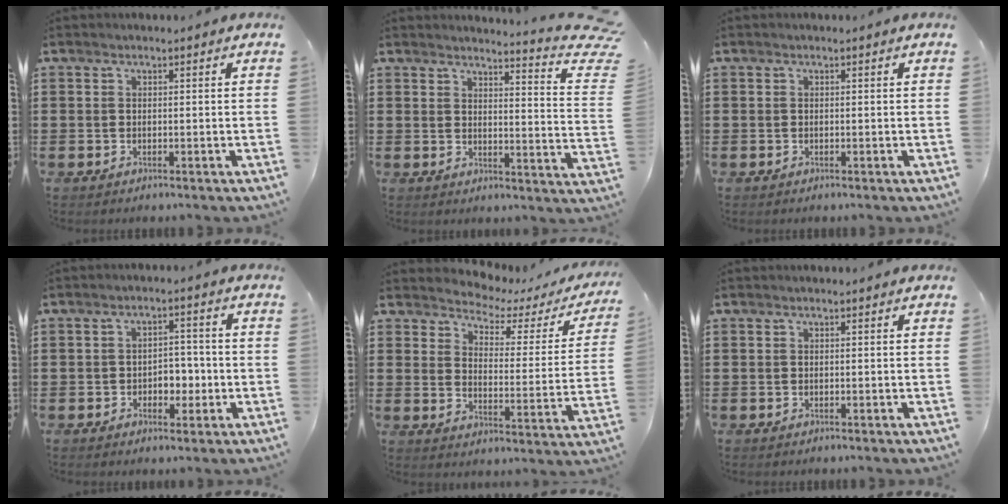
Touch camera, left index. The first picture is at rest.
{"total": 4.6, "force": [4.1, -0.3, 2.1], "torque": [-0.037, -0.039, 0.063]}
{"total": 0.0}
{"total": 3.9, "force": [-1.1, 2.9, 2.4], "torque": [-0.037, 0.000, -0.029]}
{"total": 3.3, "force": [3.1, 0.9, 0.9], "torque": [-0.042, -0.025, 0.044]}
{"total": 0.0}